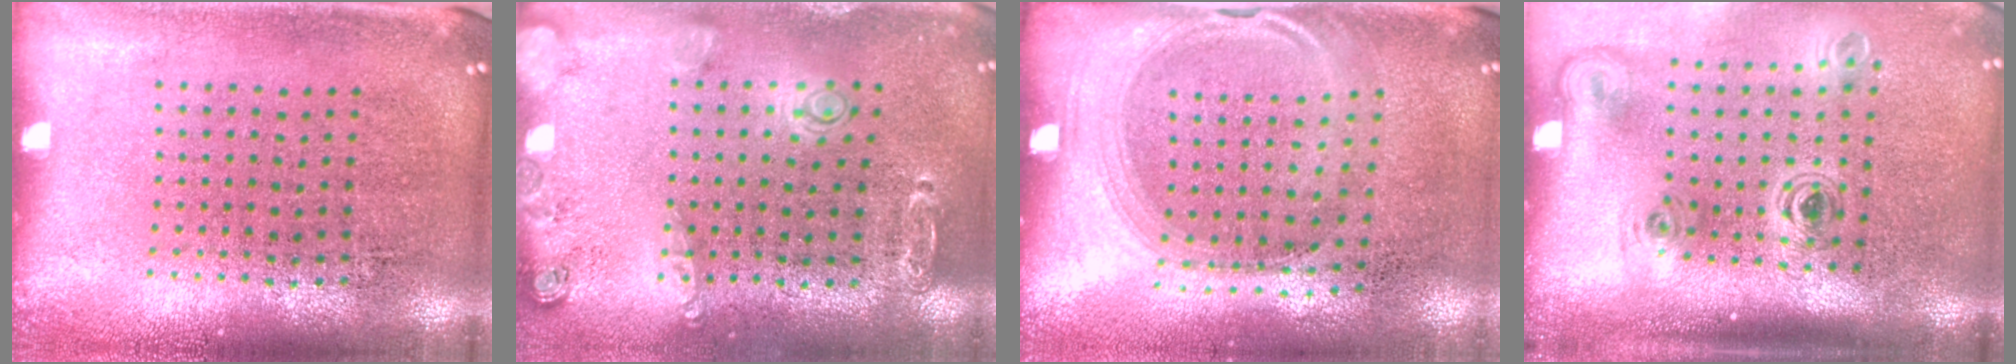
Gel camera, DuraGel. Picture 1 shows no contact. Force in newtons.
{"total": 1.5, "press": 1.5, "slide": 0.3}
{"total": 1.5, "press": 1.2, "slide": 0.8}
{"total": 2.2, "press": 1.5, "slide": 1.7}